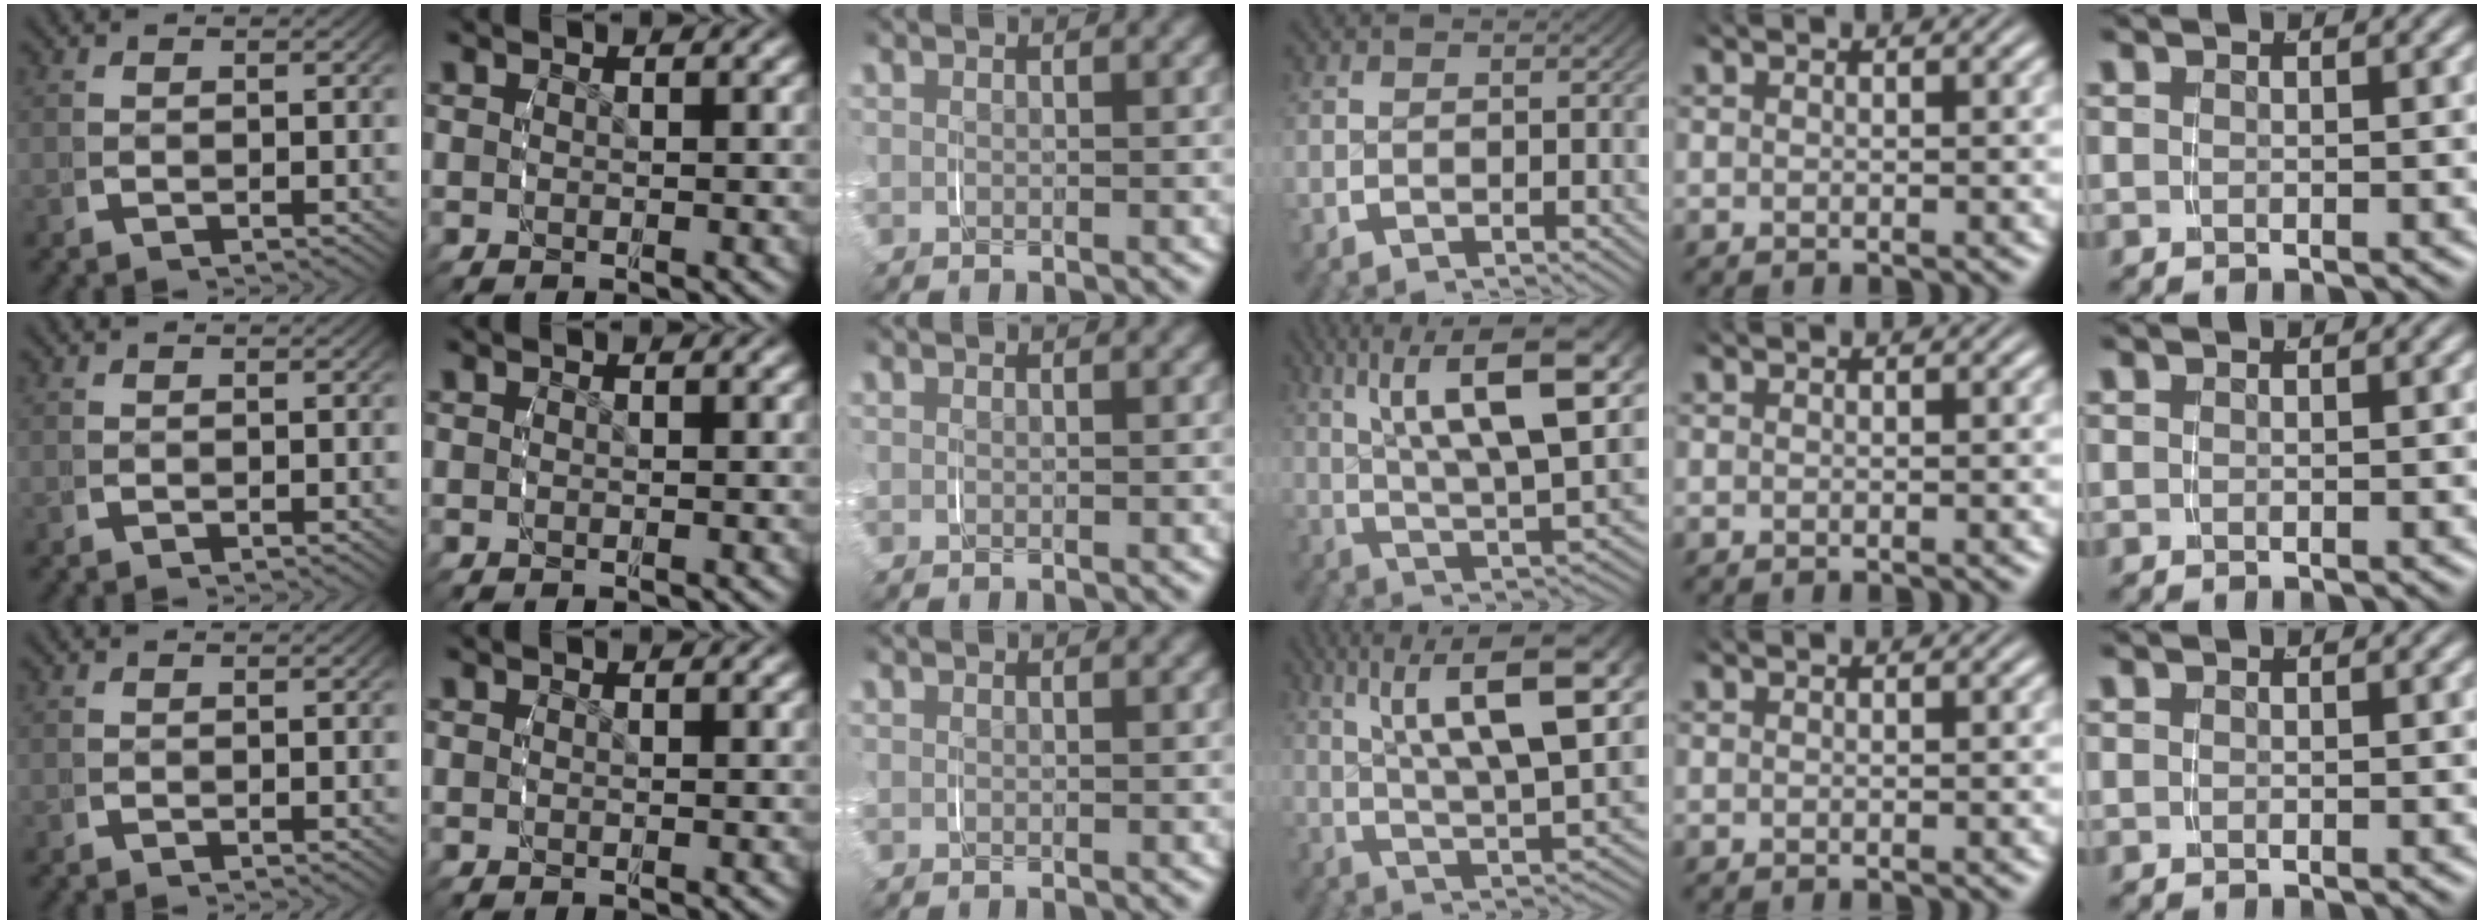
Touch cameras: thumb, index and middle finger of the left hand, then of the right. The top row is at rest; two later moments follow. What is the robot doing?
{"motion": "grasp_and_lifting", "object": "measuring cup"}